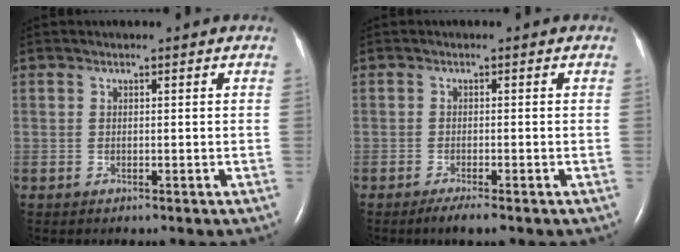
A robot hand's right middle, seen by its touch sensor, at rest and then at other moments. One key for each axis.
{"total": 2.7, "fx": -1.9, "fy": 0.1, "fz": 1.9, "tx": -0.037, "ty": -0.007, "tz": -0.033}